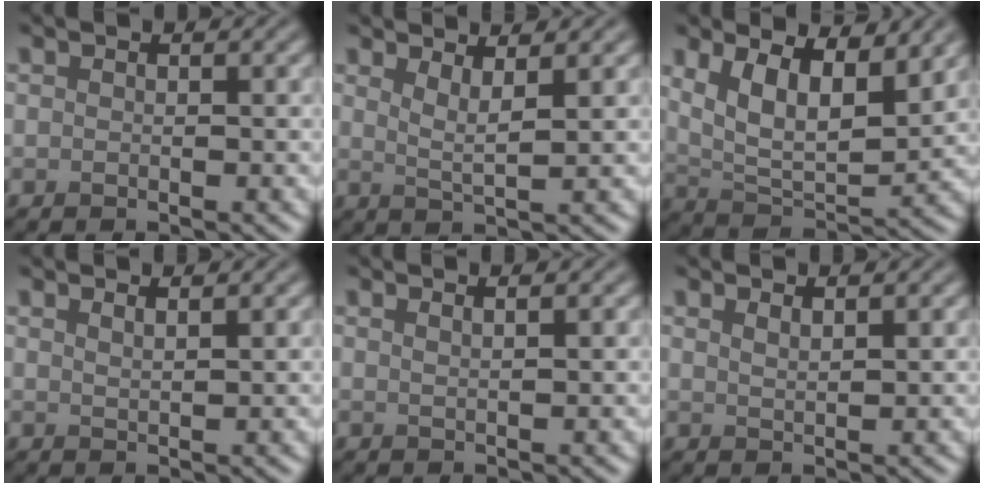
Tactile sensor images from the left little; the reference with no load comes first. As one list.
[{"total": 2.4, "force": [1.5, 0.5, 1.9], "torque": [-0.025, -0.005, 0.025]}, {"total": 7.9, "force": [3.6, 3.5, 6.1], "torque": [-0.107, -0.002, 0.058]}, {"total": 1.5, "force": [1.2, 0.4, 0.8], "torque": [-0.003, 0.006, 0.009]}, {"total": 1.9, "force": [1.2, 0.8, 1.2], "torque": [0.001, 0.004, -0.006]}, {"total": 1.3, "force": [1.1, 0.3, 0.7], "torque": [-0.005, 0.001, 0.016]}]